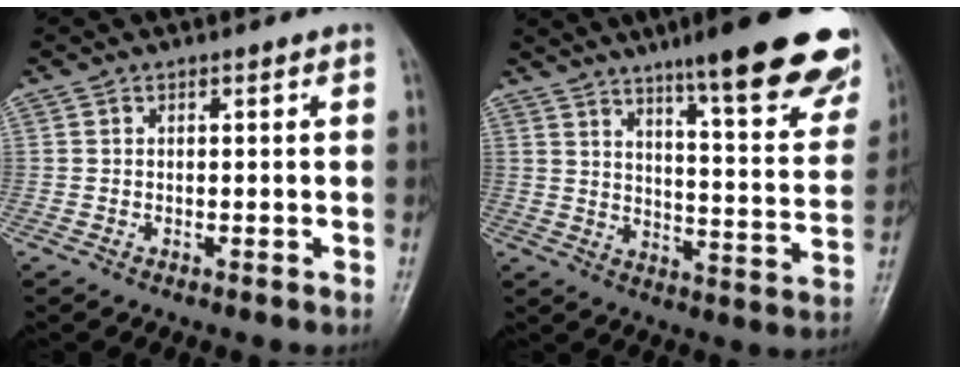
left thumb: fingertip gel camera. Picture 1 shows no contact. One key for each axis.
{"total": 24.5, "fx": 16.6, "fy": 4.5, "fz": 17.4, "tx": -0.203, "ty": -0.066, "tz": 0.221}